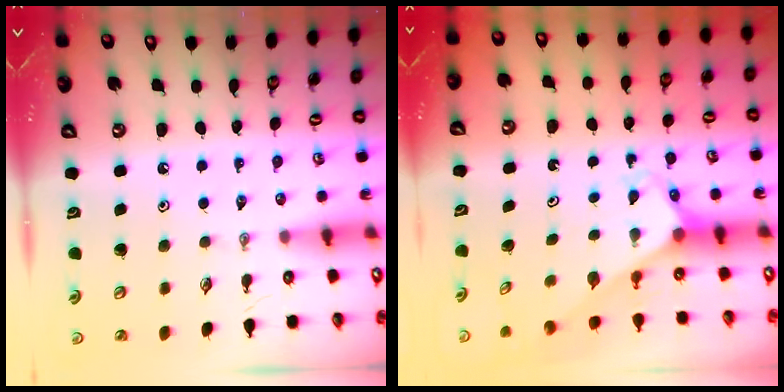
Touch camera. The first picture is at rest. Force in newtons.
{"total": 2.7, "press": 2.7, "slide": 0.1}